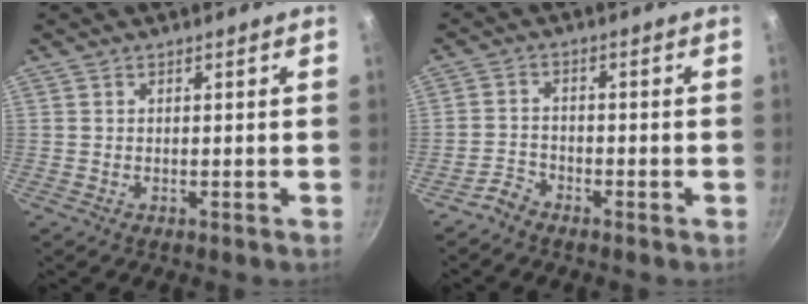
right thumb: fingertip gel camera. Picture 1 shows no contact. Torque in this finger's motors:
{"motor_torque": [0.73, -0.43, 0.14, -0.43, -0.01]}